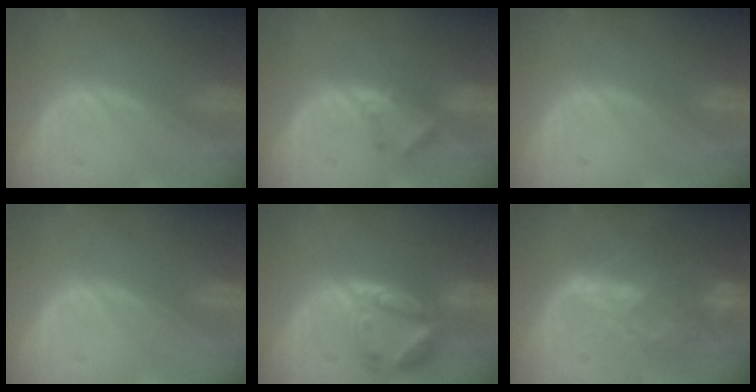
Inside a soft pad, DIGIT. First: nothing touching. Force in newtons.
{"total": 2.9, "press": 2.6, "slide": 1.1}
{"total": 0.0}
{"total": 0.0}
{"total": 8.0, "press": 7.0, "slide": 3.8}
{"total": 8.6, "press": 7.5, "slide": 4.2}